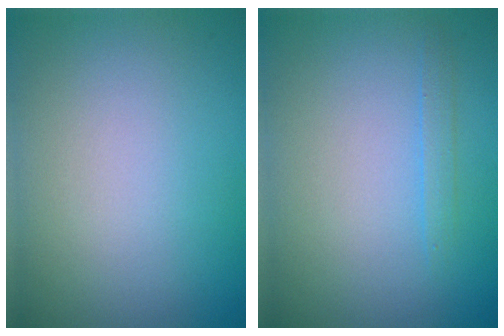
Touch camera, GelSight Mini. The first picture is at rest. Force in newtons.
{"total": 0.9, "press": 0.9, "slide": 0.1}